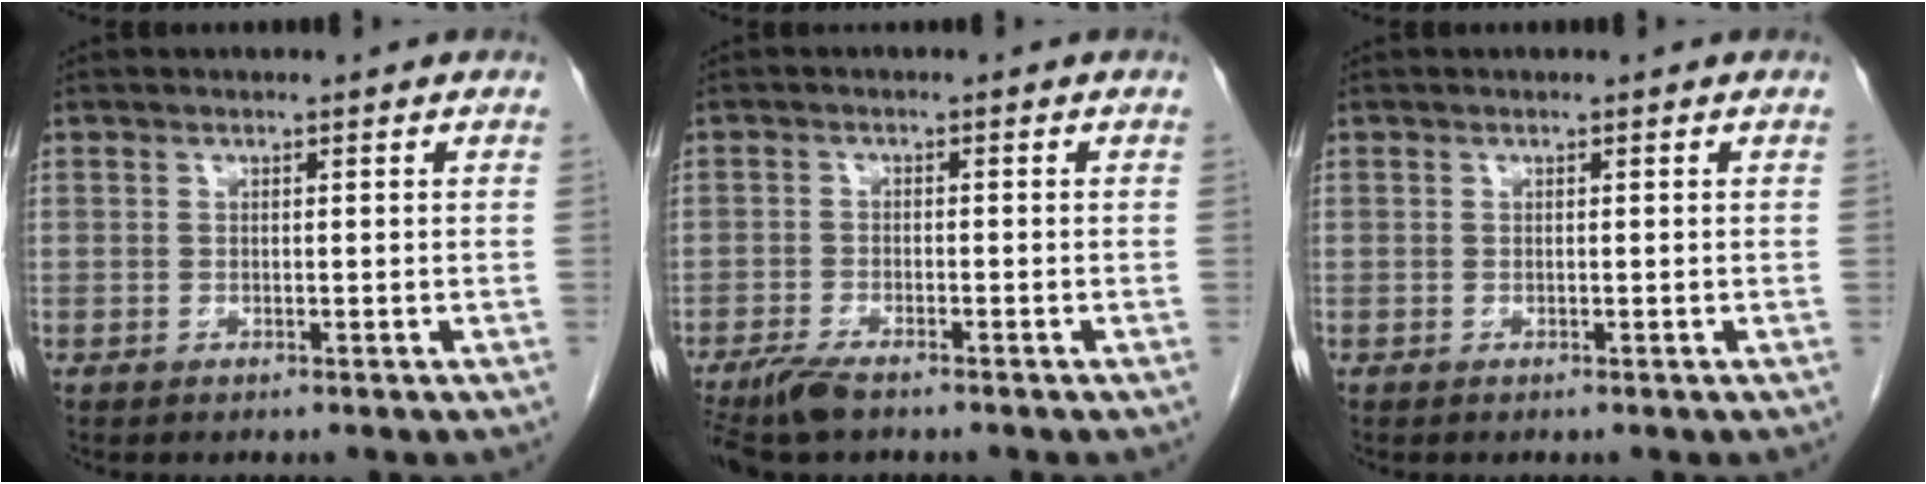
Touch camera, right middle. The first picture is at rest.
{"total": 5.1, "force": [-4.0, 1.0, 3.0], "torque": [-0.058, -0.012, -0.073]}
{"total": 0.0}